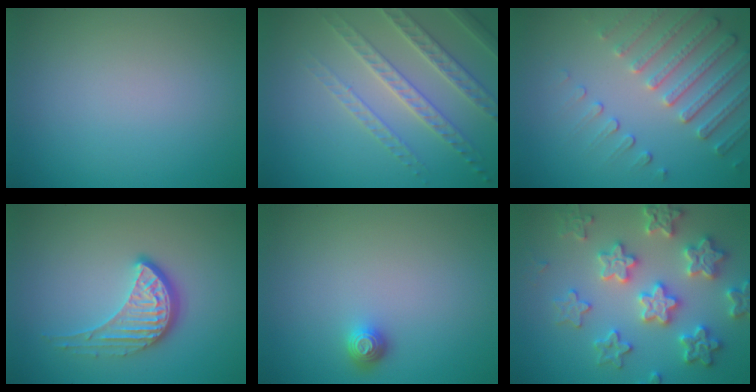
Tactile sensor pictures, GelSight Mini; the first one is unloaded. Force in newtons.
{"total": 3.8, "press": 3.6, "slide": 1.0}
{"total": 4.8, "press": 3.7, "slide": 3.1}
{"total": 4.0, "press": 2.9, "slide": 2.7}
{"total": 1.3, "press": 1.1, "slide": 0.7}
{"total": 6.1, "press": 5.9, "slide": 1.3}